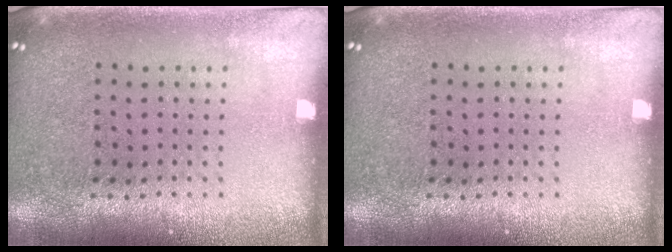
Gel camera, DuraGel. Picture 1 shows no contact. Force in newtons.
{"total": 0.0}